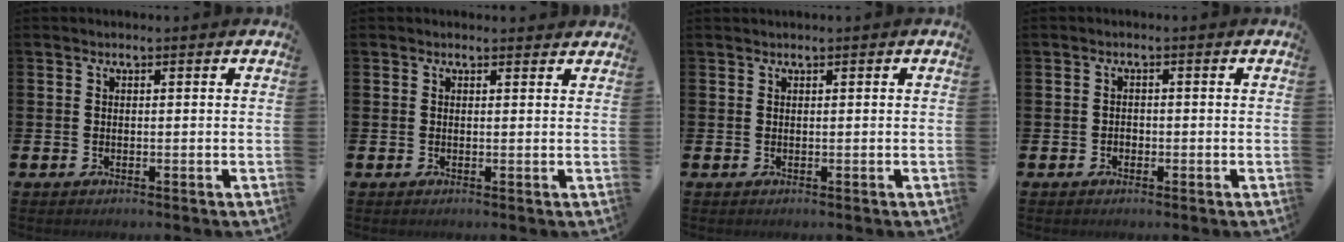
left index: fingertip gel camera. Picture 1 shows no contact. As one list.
[{"total": 0.7, "force": [0.7, 0.2, 0.1], "torque": [0.011, -0.003, 0.010]}, {"total": 0.0}, {"total": 1.0, "force": [-0.5, 0.9, 0.2], "torque": [-0.001, 0.001, -0.012]}]